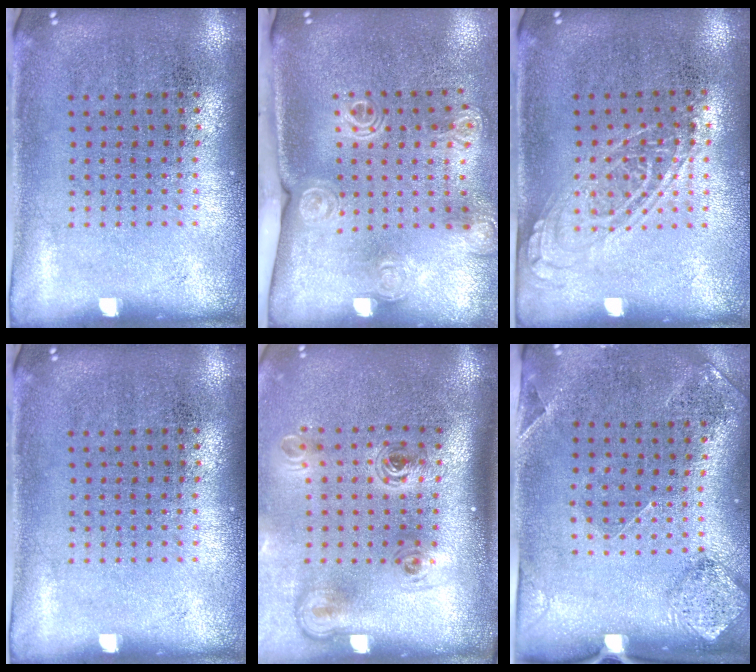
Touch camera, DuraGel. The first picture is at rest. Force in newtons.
{"total": 2.0, "press": 1.5, "slide": 1.3}
{"total": 1.3, "press": 1.2, "slide": 0.6}
{"total": 0.0}
{"total": 2.3, "press": 1.4, "slide": 1.8}
{"total": 1.7, "press": 1.4, "slide": 1.0}